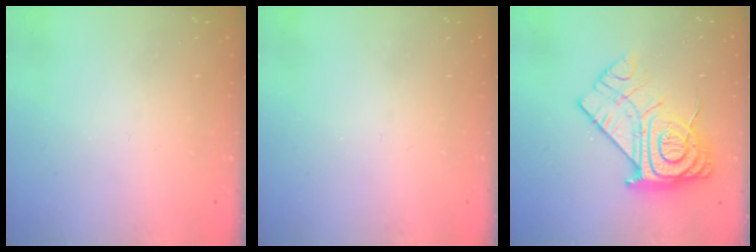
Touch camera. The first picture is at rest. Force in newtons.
{"total": 0.0}
{"total": 20.2, "press": 20.1, "slide": 1.5}